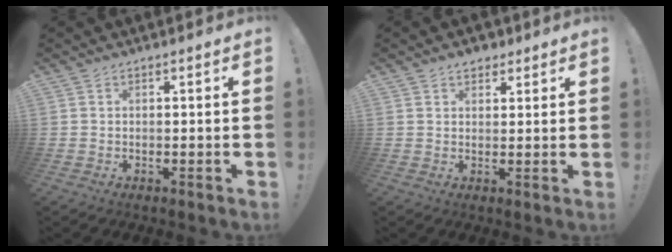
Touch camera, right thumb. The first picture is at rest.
{"total": 3.8, "force": [2.6, 2.5, 1.0], "torque": [-0.001, -0.012, 0.045]}